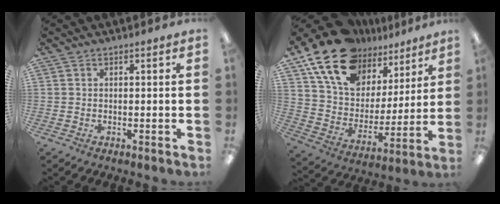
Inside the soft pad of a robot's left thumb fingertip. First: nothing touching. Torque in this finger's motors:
{"motor_torque": [0.95, 1.00, 1.67, -1.09, 0.19]}